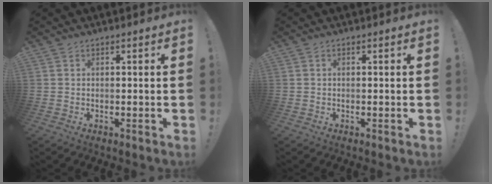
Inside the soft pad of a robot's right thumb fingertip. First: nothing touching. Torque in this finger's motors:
{"motor_torque": [-0.01, 0.02, 0.06, 0.10, 0.00]}